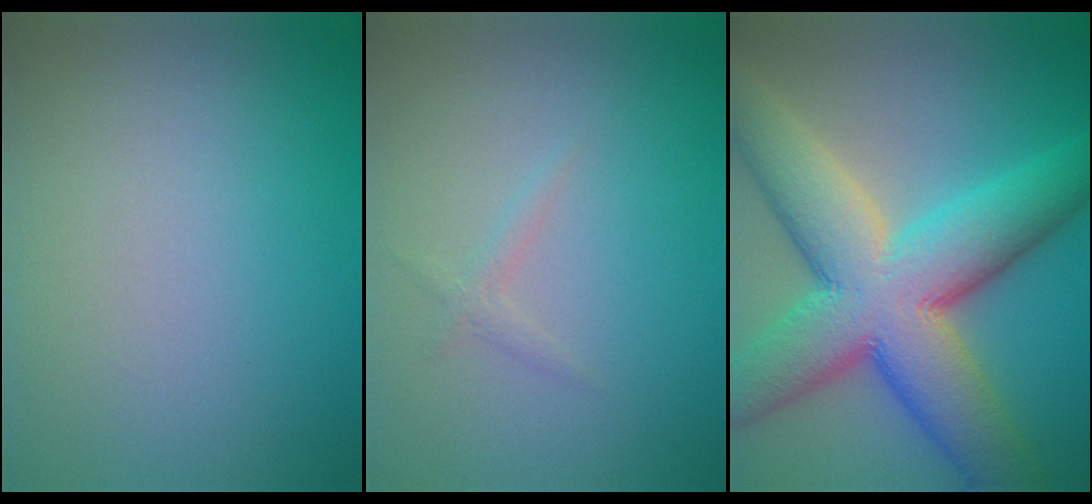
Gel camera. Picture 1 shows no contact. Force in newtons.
{"total": 0.8, "press": 0.8, "slide": 0.0}
{"total": 13.5, "press": 13.5, "slide": 0.5}